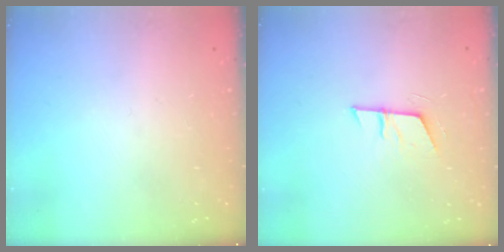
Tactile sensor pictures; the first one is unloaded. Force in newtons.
{"total": 6.6, "press": 6.6, "slide": 0.4}